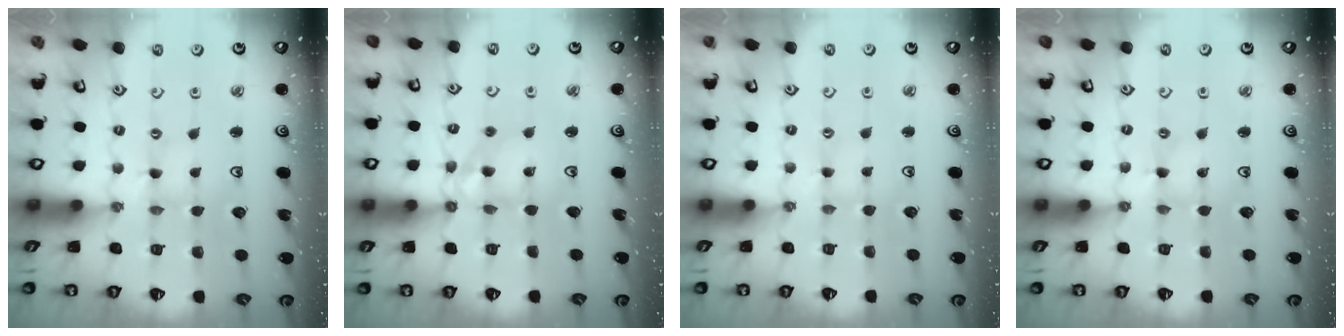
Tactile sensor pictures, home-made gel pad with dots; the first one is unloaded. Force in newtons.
{"total": 9.3, "press": 9.3, "slide": 0.9}
{"total": 1.5, "press": 1.5, "slide": 0.3}
{"total": 0.0}